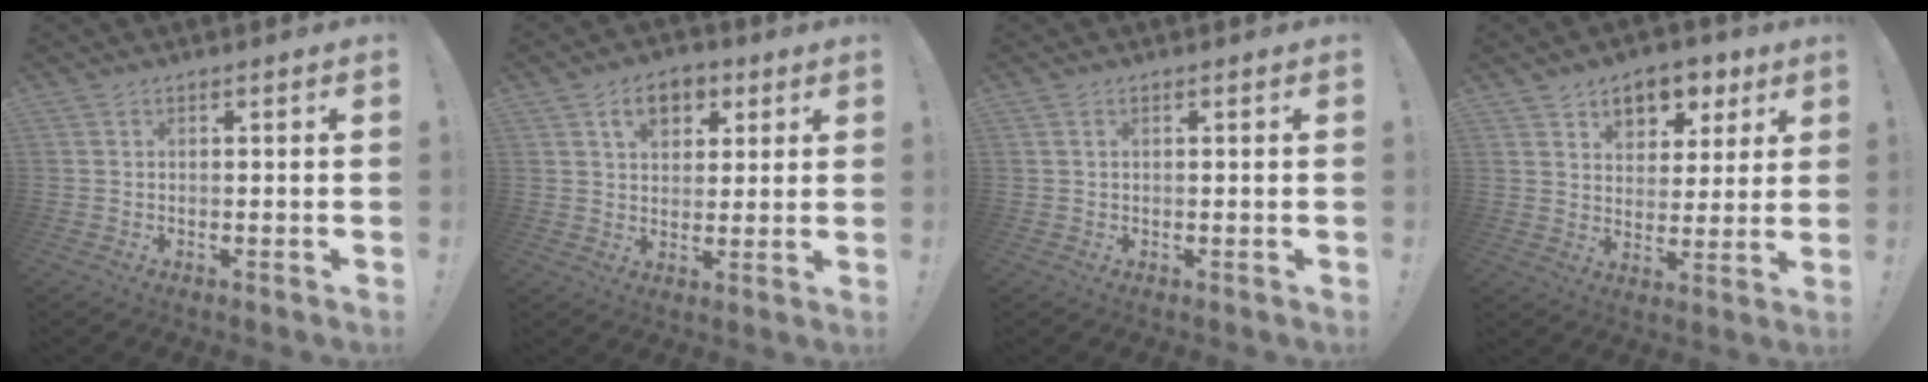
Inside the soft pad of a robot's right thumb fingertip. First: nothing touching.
{"total": 8.7, "force": [4.0, 6.3, 4.5], "torque": [-0.055, -0.007, 0.072]}
{"total": 0.7, "force": [0.3, 0.3, 0.5], "torque": [-0.017, 0.005, 0.008]}
{"total": 8.5, "force": [5.0, 6.0, 3.3], "torque": [-0.040, -0.033, 0.092]}